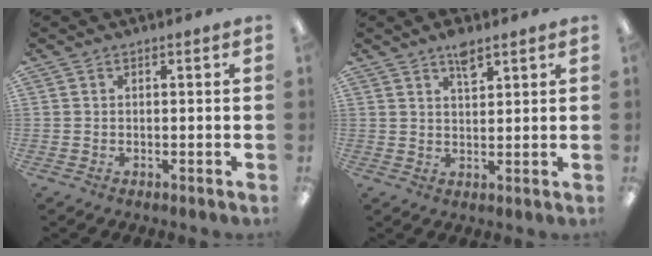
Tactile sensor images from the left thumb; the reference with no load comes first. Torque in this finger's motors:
{"motor_torque": [0.56, 0.15, 0.51, -0.23, 0.00]}